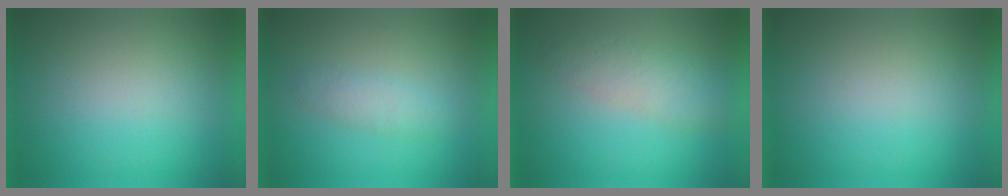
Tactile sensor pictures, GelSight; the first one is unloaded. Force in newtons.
{"total": 2.2}
{"total": 3.4}
{"total": 0.0}